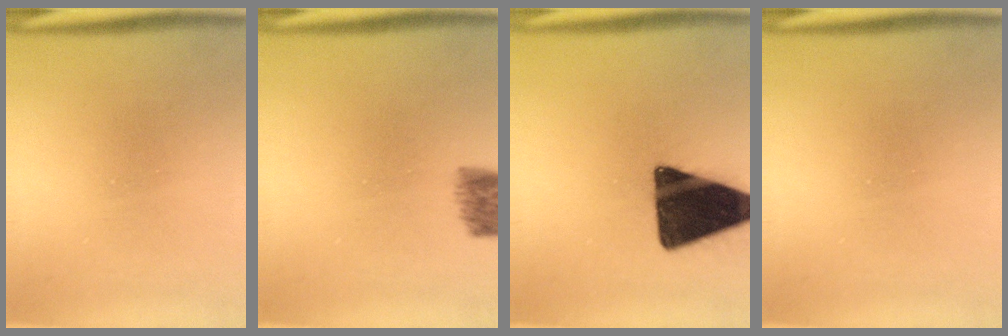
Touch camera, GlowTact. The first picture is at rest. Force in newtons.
{"total": 5.5}
{"total": 16.7}
{"total": 0.0}